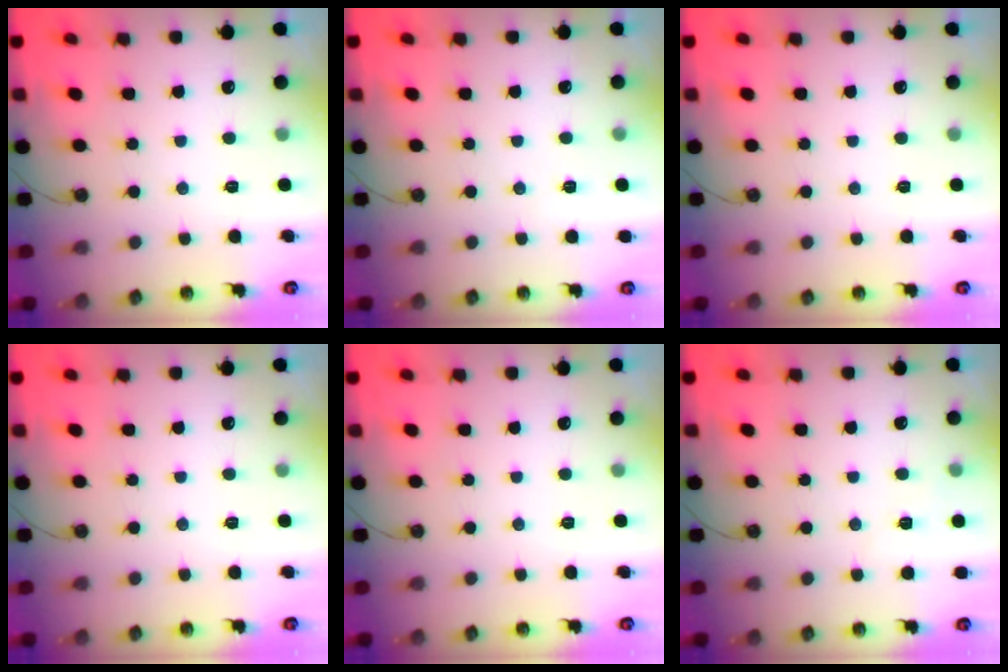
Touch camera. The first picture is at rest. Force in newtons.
{"total": 2.1, "press": 1.8, "slide": 1.2}
{"total": 0.0}
{"total": 0.0}
{"total": 0.0}
{"total": 4.2, "press": 3.4, "slide": 2.4}